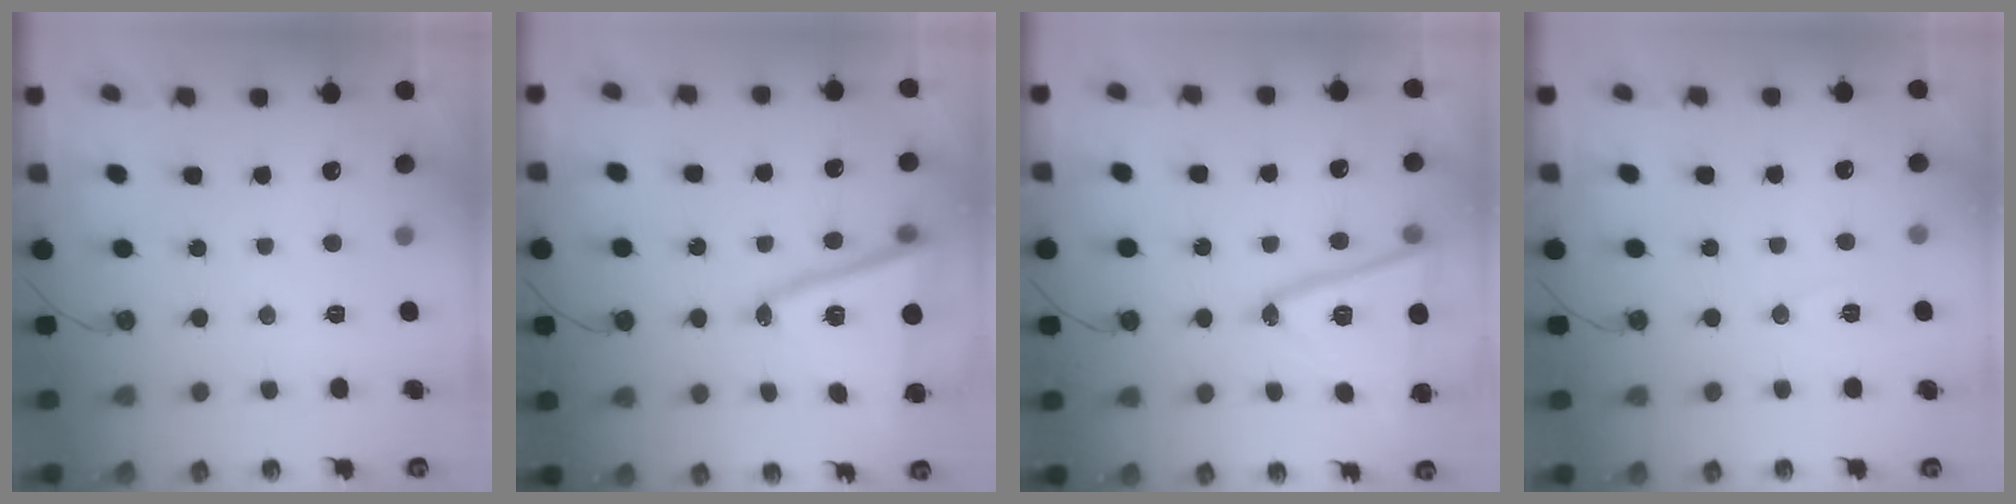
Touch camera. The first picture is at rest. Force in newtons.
{"total": 14.5, "press": 14.4, "slide": 2.0}
{"total": 17.3, "press": 17.2, "slide": 1.0}
{"total": 5.6, "press": 3.2, "slide": 4.5}